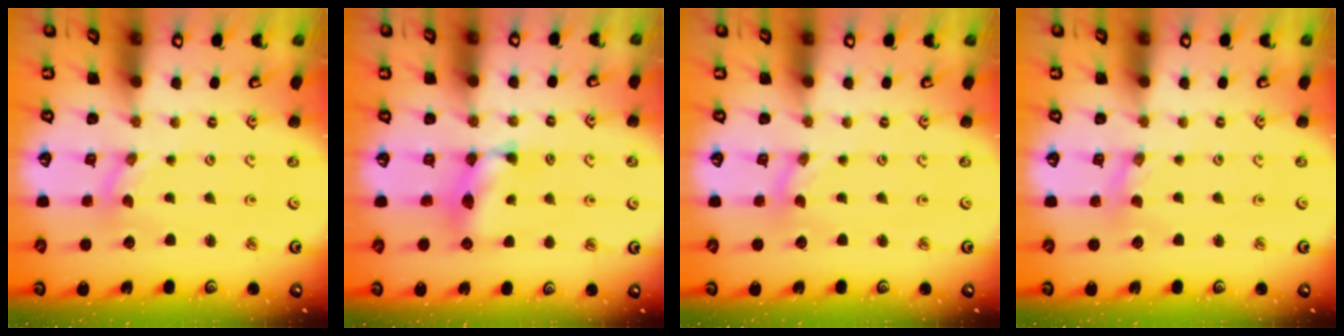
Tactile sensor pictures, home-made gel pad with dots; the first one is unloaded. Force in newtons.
{"total": 10.0, "press": 10.0, "slide": 0.4}
{"total": 0.0}
{"total": 1.2, "press": 1.2, "slide": 0.1}